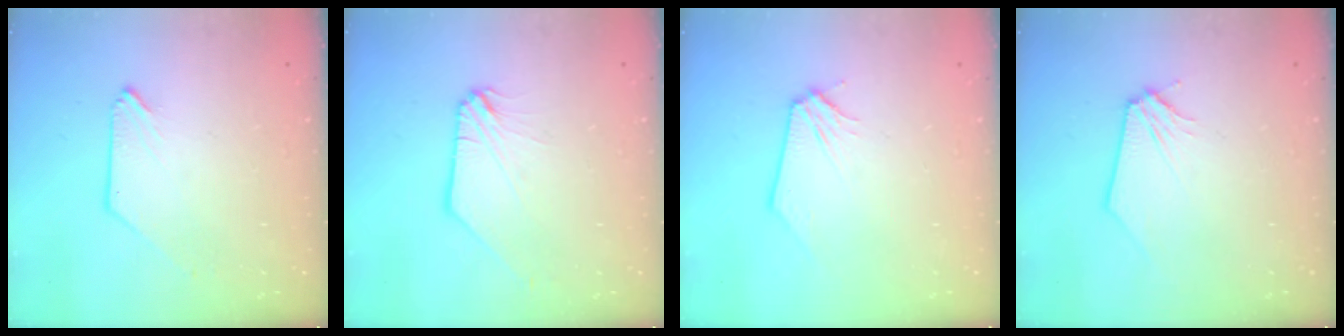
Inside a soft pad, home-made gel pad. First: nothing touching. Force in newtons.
{"total": 1.0, "press": 1.0, "slide": 0.3}
{"total": 0.0}
{"total": 0.0}